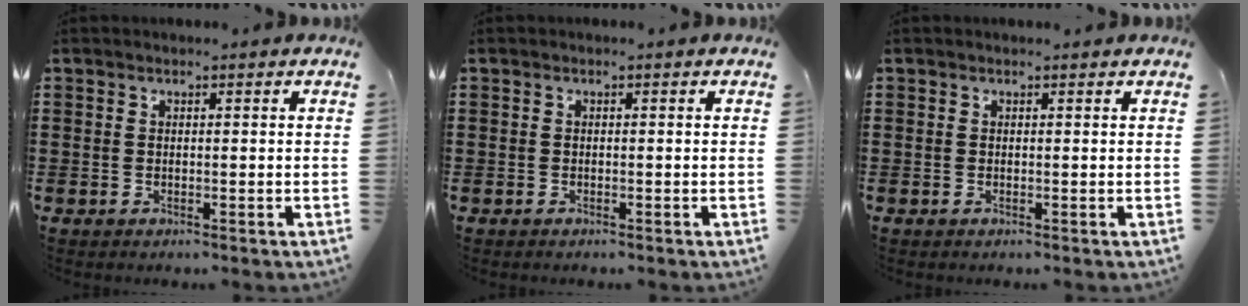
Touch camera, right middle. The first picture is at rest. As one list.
[{"total": 0.0}, {"total": 0.0}]